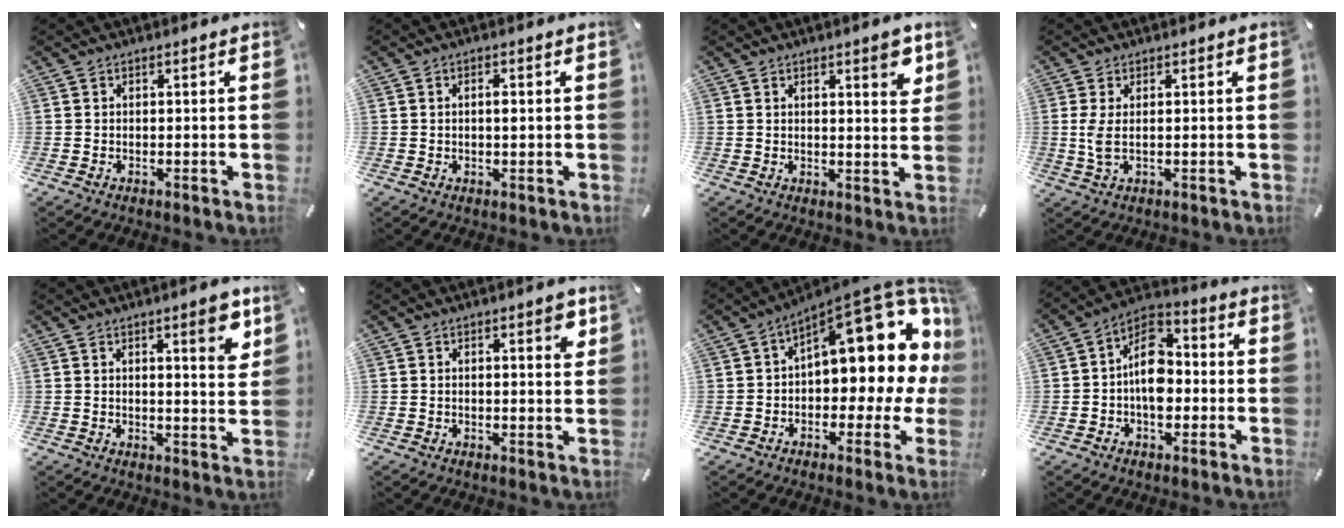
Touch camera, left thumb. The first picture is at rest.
{"total": 1.7, "force": [0.2, 0.7, 1.5], "torque": [-0.031, 0.004, 0.002]}
{"total": 5.1, "force": [3.0, 1.5, 3.8], "torque": [-0.047, -0.016, 0.045]}
{"total": 4.6, "force": [0.4, 1.4, 4.4], "torque": [-0.095, -0.004, 0.005]}
{"total": 6.8, "force": [3.9, 1.8, 5.3], "torque": [-0.062, -0.023, 0.057]}
{"total": 3.5, "force": [1.8, 1.0, 2.8], "torque": [-0.033, -0.005, 0.024]}
{"total": 16.9, "force": [7.6, 7.8, 13.0], "torque": [-0.161, -0.069, 0.121]}
{"total": 11.5, "force": [-1.6, 7.9, 8.2], "torque": [-0.143, 0.017, -0.024]}